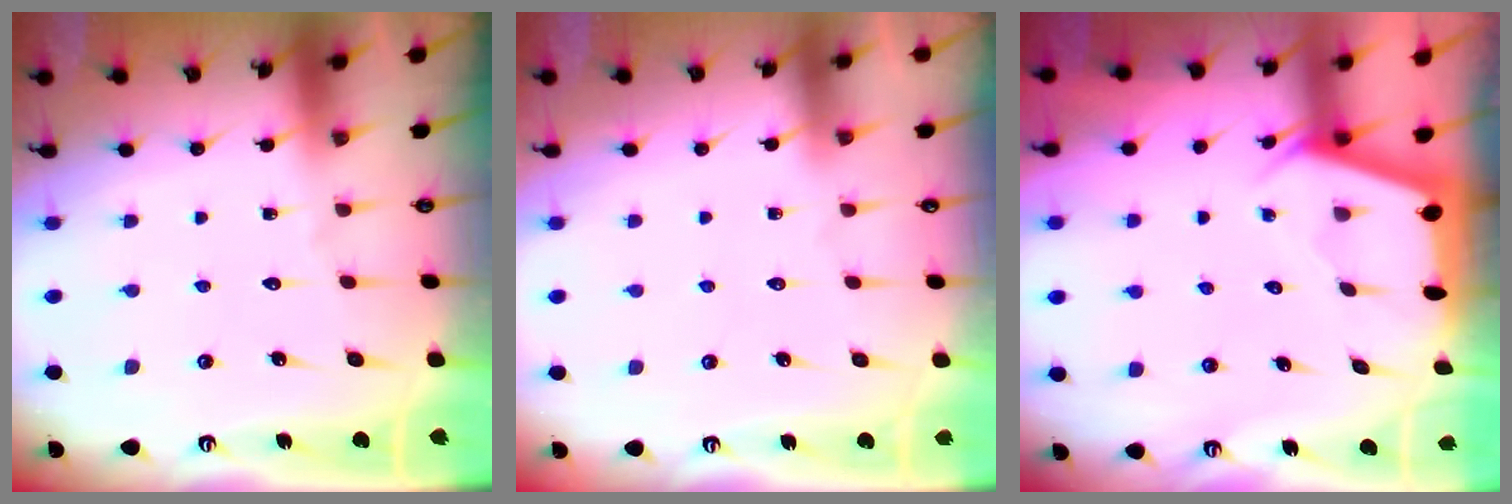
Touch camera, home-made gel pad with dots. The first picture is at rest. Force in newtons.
{"total": 1.6, "press": 1.5, "slide": 0.3}
{"total": 2.4, "press": 2.3, "slide": 0.3}